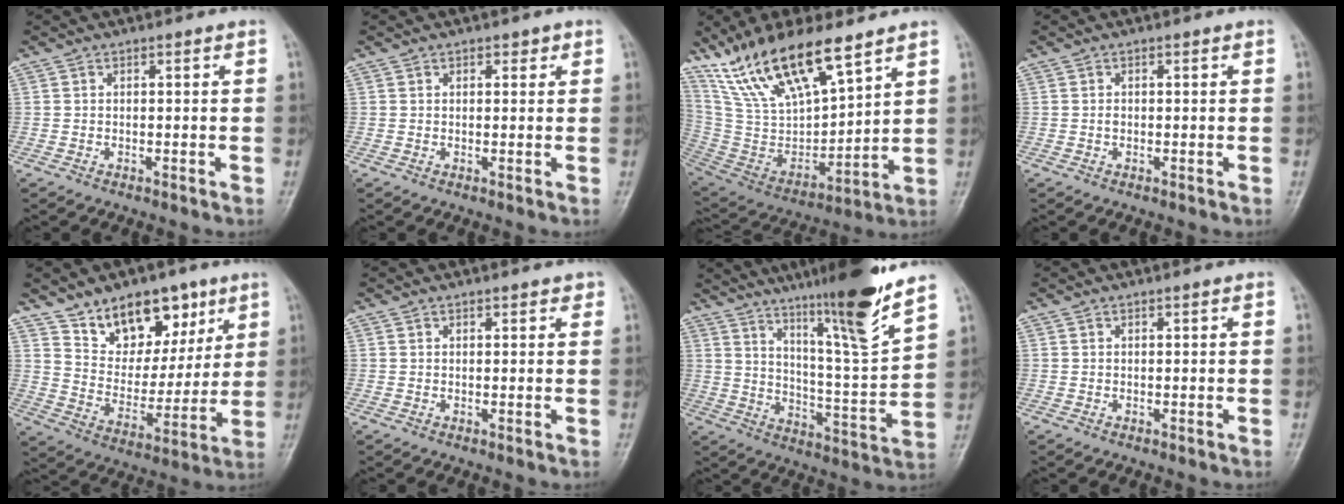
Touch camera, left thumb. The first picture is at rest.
{"total": 1.6, "force": [0.9, 1.0, 0.8], "torque": [0.003, -0.002, 0.009]}
{"total": 20.5, "force": [14.1, 7.1, 13.1], "torque": [-0.214, -0.059, 0.282]}
{"total": 0.6, "force": [-0.1, 0.5, 0.4], "torque": [-0.004, 0.001, -0.002]}
{"total": 15.9, "force": [9.9, 9.5, 8.1], "torque": [-0.076, -0.056, 0.173]}
{"total": 1.4, "force": [1.1, 0.7, 0.5], "torque": [0.005, -0.005, 0.011]}
{"total": 18.0, "force": [12.9, 0.1, 12.6], "torque": [-0.180, -0.076, 0.210]}
{"total": 0.0}